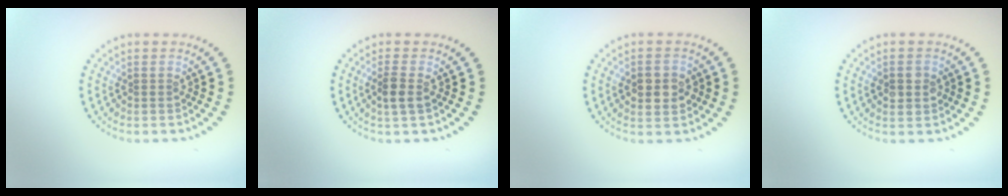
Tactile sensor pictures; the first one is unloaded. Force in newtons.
{"total": 1.7, "press": 1.6, "slide": 0.8}
{"total": 3.6, "press": 3.6, "slide": 0.1}
{"total": 1.8, "press": 1.8, "slide": 0.2}